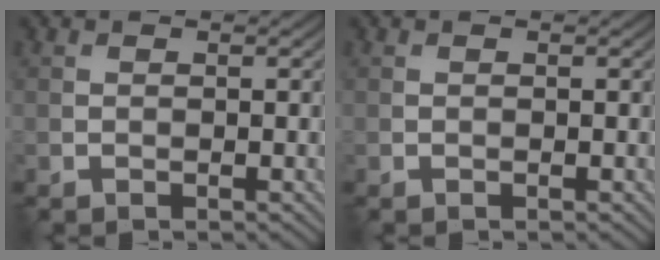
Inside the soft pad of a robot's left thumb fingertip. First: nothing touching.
{"total": 0.0}